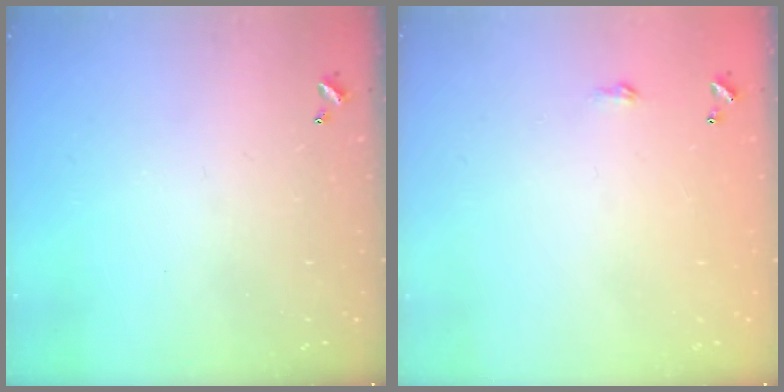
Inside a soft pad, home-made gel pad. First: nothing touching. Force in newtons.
{"total": 1.8, "press": 1.8, "slide": 0.3}